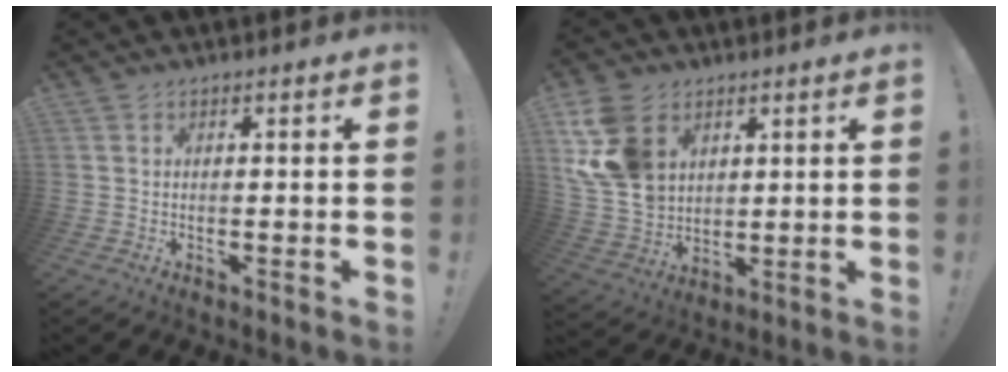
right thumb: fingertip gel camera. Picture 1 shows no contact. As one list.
[{"total": 15.8, "force": [6.5, 11.4, 8.8], "torque": [-0.176, -0.027, 0.128]}]